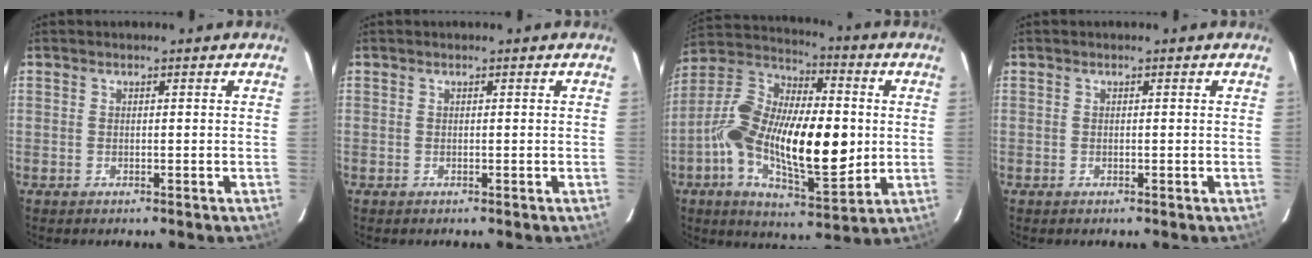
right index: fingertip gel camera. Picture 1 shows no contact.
{"total": 0.0}
{"total": 22.4, "force": [-2.3, 9.4, 20.3], "torque": [-0.372, -0.002, -0.045]}
{"total": 0.0}